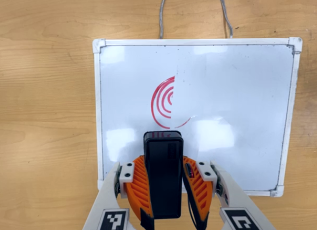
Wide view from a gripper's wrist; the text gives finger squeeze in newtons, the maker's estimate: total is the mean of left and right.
{"total": 6.5, "left": 5.7, "right": 7.4}